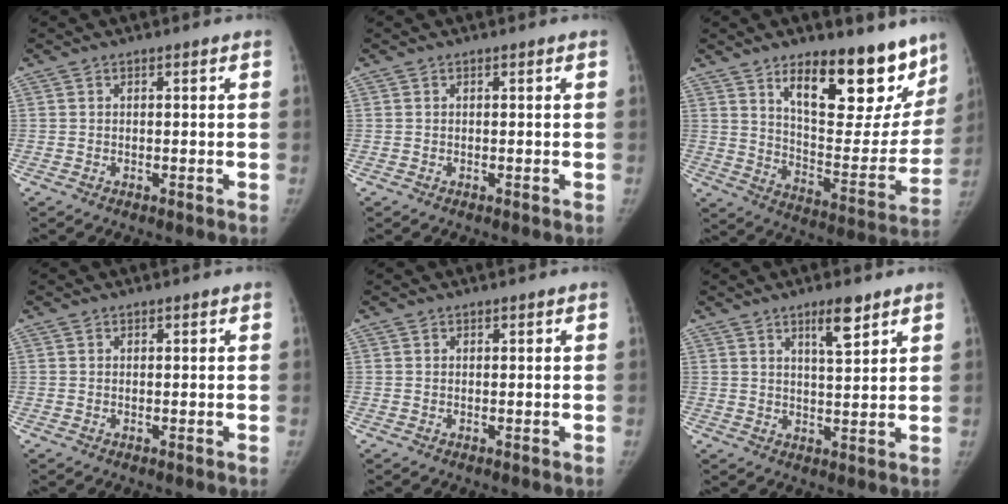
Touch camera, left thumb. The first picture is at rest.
{"total": 0.0}
{"total": 22.0, "force": [14.8, 9.0, 13.6], "torque": [-0.132, -0.092, 0.224]}
{"total": 0.0}
{"total": 0.0}
{"total": 5.8, "force": [3.8, 1.4, 4.2], "torque": [-0.058, -0.028, 0.063]}